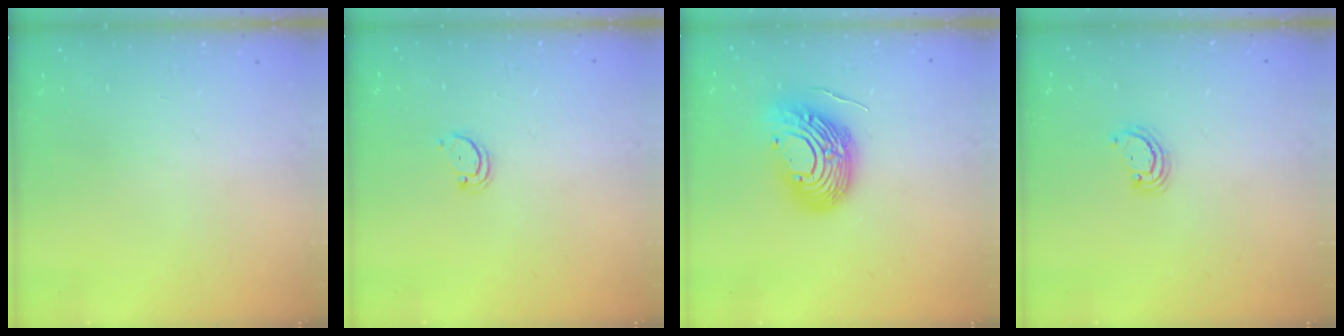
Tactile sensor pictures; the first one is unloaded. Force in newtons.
{"total": 2.2, "press": 2.2, "slide": 0.4}
{"total": 14.4, "press": 14.3, "slide": 2.2}
{"total": 2.9, "press": 2.8, "slide": 0.3}